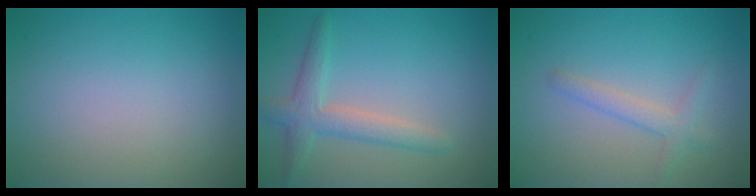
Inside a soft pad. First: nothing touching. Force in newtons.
{"total": 3.2, "press": 3.2, "slide": 0.2}
{"total": 1.9, "press": 1.9, "slide": 0.1}